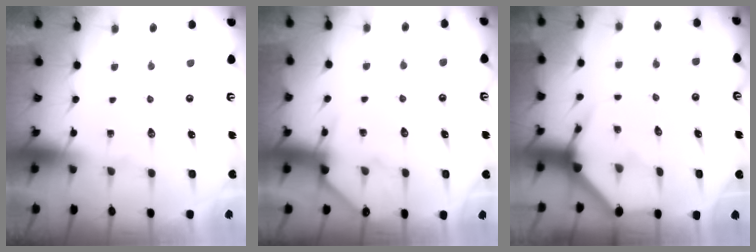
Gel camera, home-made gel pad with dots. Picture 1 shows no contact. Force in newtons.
{"total": 5.1, "press": 5.1, "slide": 0.4}
{"total": 3.6, "press": 3.6, "slide": 0.1}